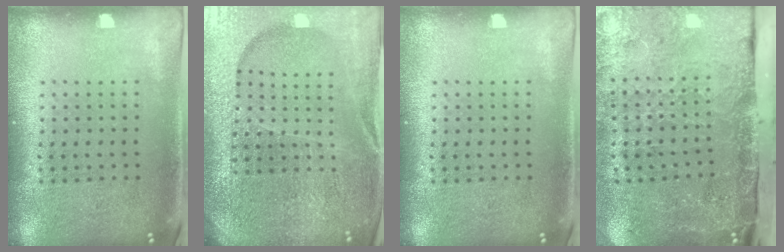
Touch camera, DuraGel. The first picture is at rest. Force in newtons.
{"total": 5.5, "press": 5.0, "slide": 2.5}
{"total": 0.0}
{"total": 5.0, "press": 3.6, "slide": 3.4}